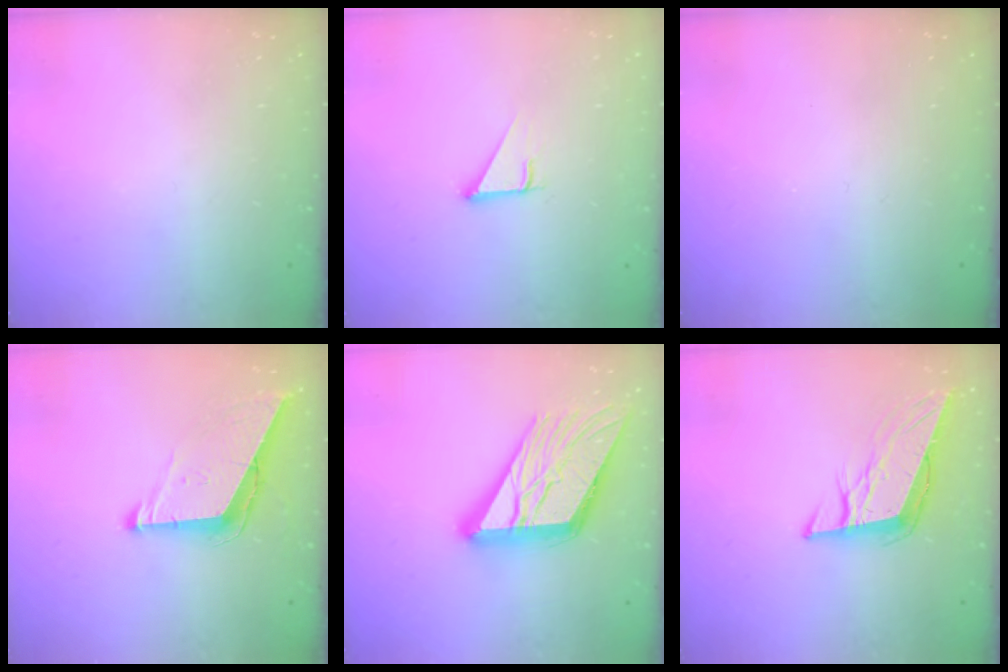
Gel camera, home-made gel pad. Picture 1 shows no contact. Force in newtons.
{"total": 2.7, "press": 2.7, "slide": 0.0}
{"total": 0.0}
{"total": 8.8, "press": 8.7, "slide": 0.4}
{"total": 21.6, "press": 21.4, "slide": 2.5}
{"total": 11.0, "press": 10.5, "slide": 3.0}